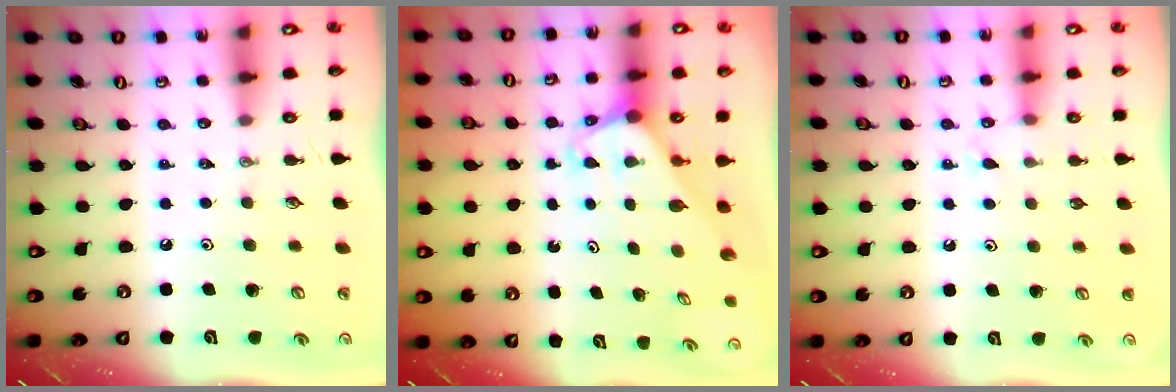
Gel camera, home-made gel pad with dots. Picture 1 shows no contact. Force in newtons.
{"total": 2.0, "press": 2.0, "slide": 0.0}
{"total": 6.3, "press": 6.3, "slide": 0.7}